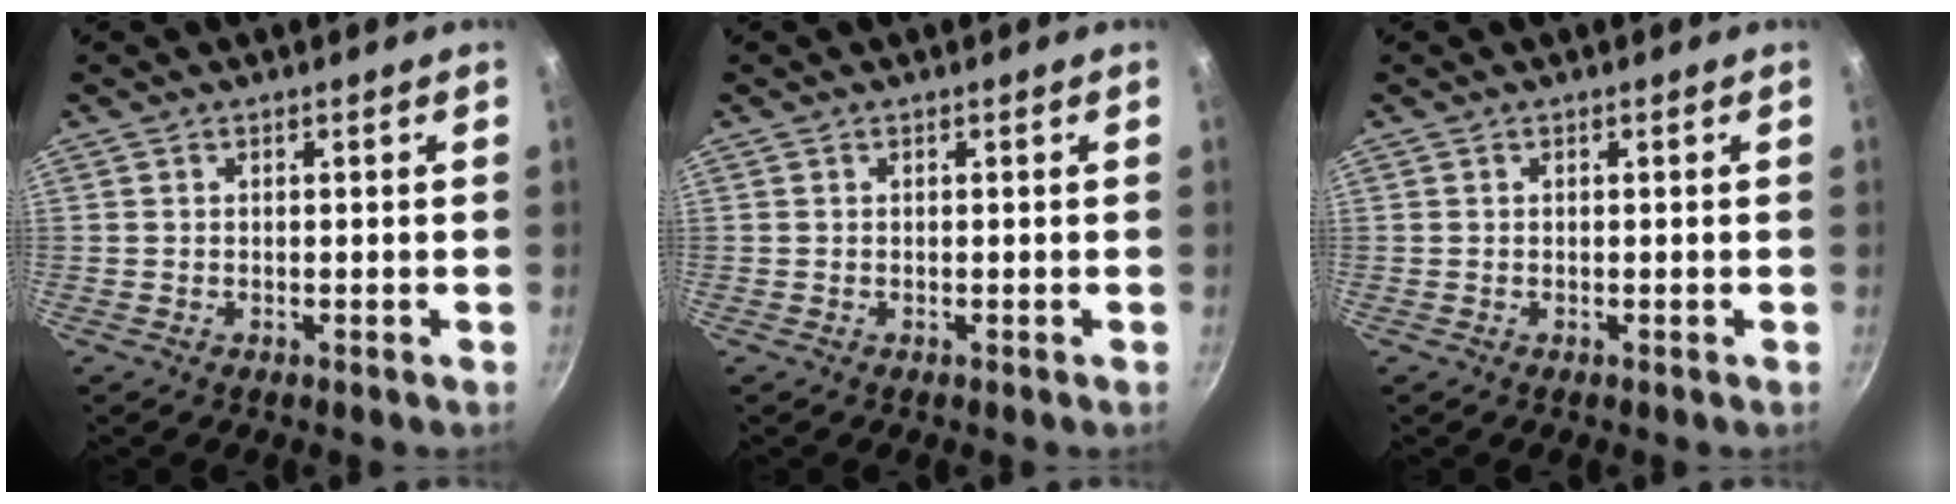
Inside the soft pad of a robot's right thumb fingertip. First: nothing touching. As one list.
[{"total": 0.0}, {"total": 0.0}]